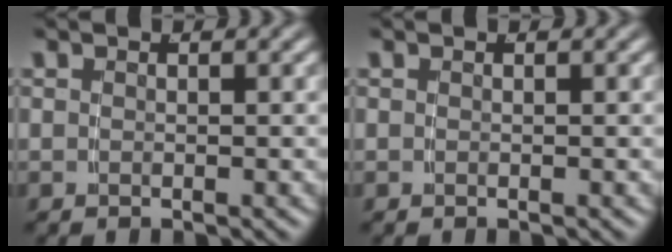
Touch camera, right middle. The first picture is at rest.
{"total": 0.0}